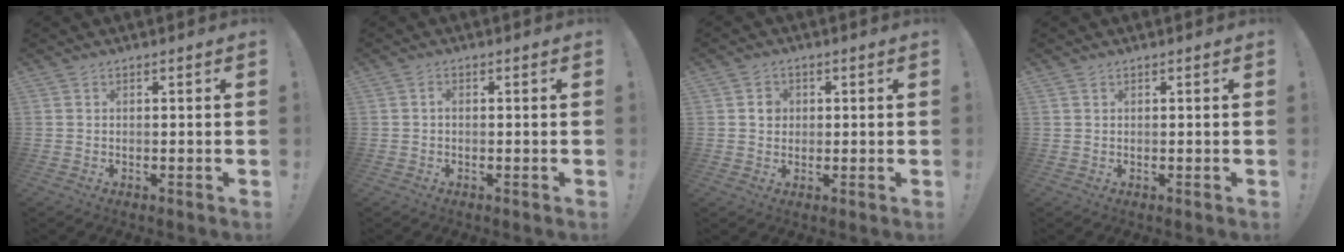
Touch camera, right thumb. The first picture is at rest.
{"total": 2.1, "force": [-0.5, 0.7, 1.9], "torque": [-0.038, 0.009, -0.010]}
{"total": 3.3, "force": [0.6, 3.0, 1.2], "torque": [-0.006, -0.001, 0.006]}
{"total": 0.0}